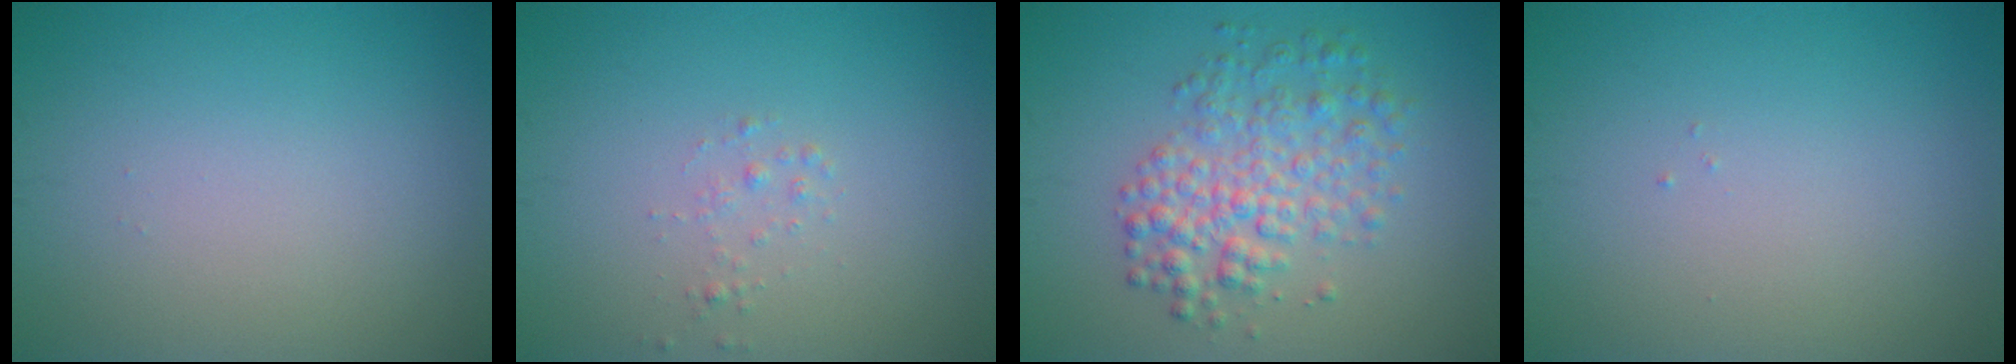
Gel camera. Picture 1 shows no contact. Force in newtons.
{"total": 0.8, "press": 0.8, "slide": 0.0}
{"total": 4.6, "press": 4.6, "slide": 0.1}
{"total": 0.0}